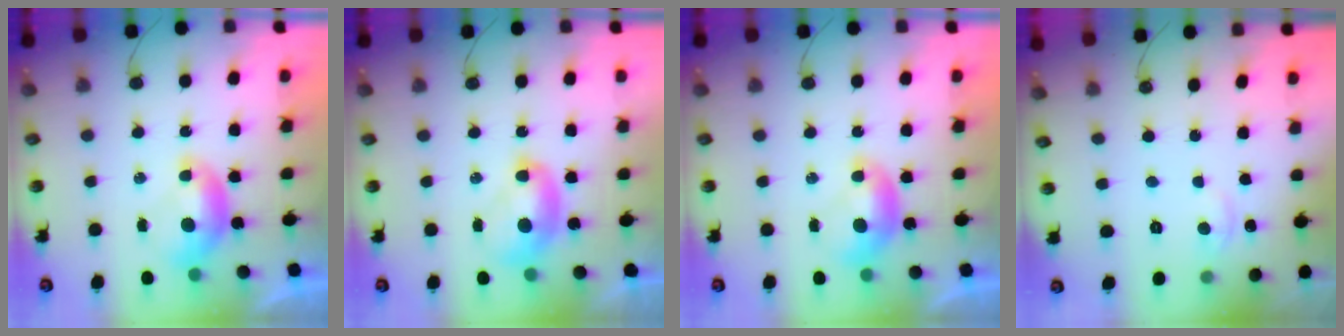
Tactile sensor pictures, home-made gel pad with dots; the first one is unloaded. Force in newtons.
{"total": 2.4, "press": 2.4, "slide": 0.3}
{"total": 0.0}
{"total": 3.0, "press": 2.9, "slide": 0.5}